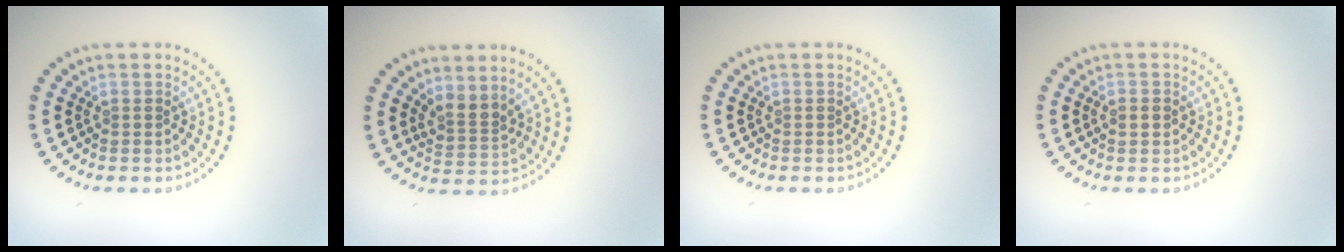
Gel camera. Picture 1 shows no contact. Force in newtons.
{"total": 2.4, "press": 1.8, "slide": 1.6}
{"total": 0.0}
{"total": 1.5, "press": 1.5, "slide": 0.1}